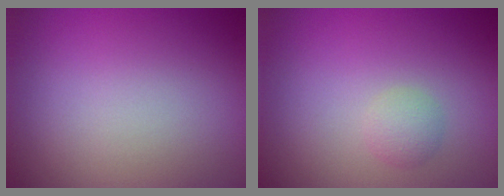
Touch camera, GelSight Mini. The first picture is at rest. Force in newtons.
{"total": 1.3, "press": 1.3, "slide": 0.0}